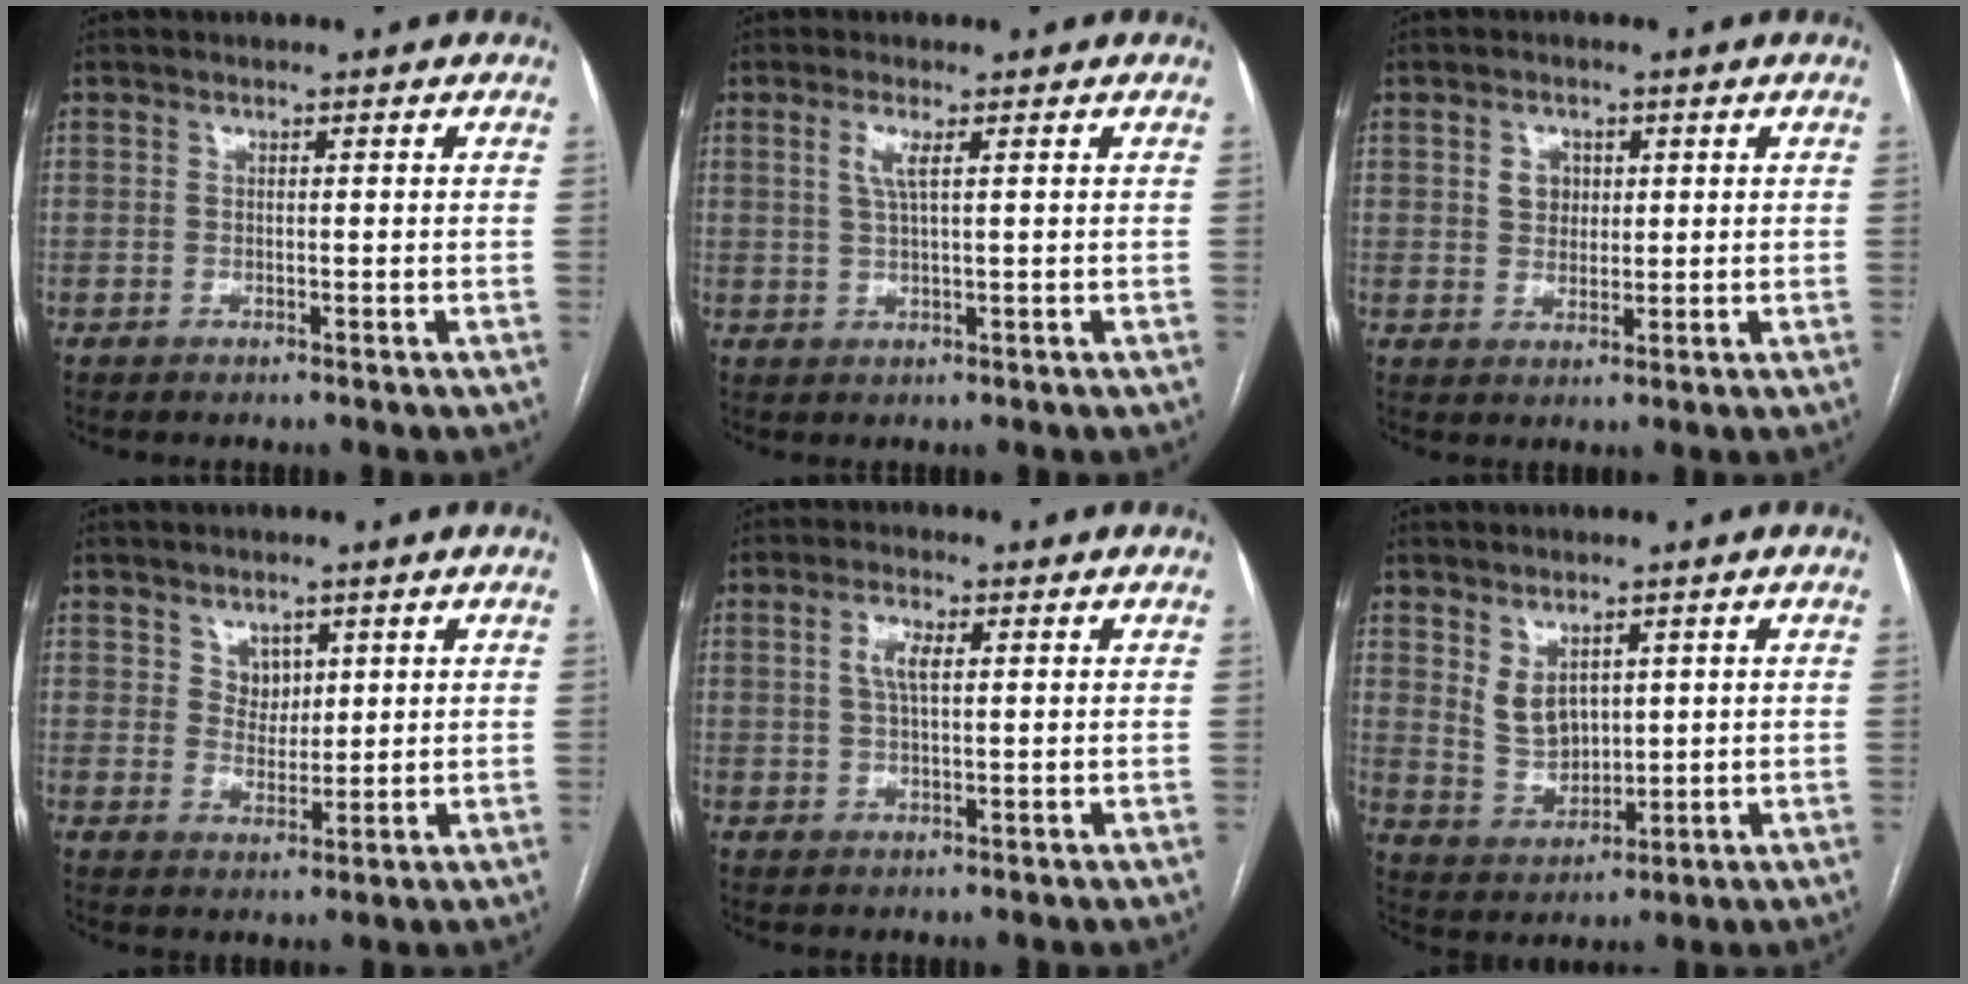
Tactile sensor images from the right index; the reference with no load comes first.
{"total": 2.5, "force": [0.9, 0.1, 2.3], "torque": [-0.056, 0.001, 0.019]}
{"total": 3.2, "force": [1.0, 2.6, 1.4], "torque": [-0.021, 0.006, 0.018]}
{"total": 3.3, "force": [1.7, 2.5, 1.2], "torque": [-0.017, 0.001, 0.033]}
{"total": 3.4, "force": [0.9, 1.1, 3.1], "torque": [-0.066, 0.005, 0.019]}
{"total": 5.4, "force": [2.2, 3.7, 3.3], "torque": [-0.074, 0.002, 0.057]}